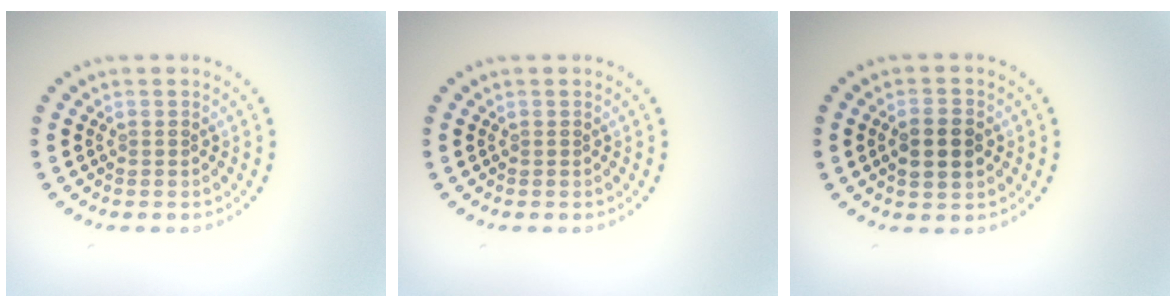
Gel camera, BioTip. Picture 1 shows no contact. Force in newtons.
{"total": 0.0}
{"total": 2.9, "press": 2.9, "slide": 0.2}